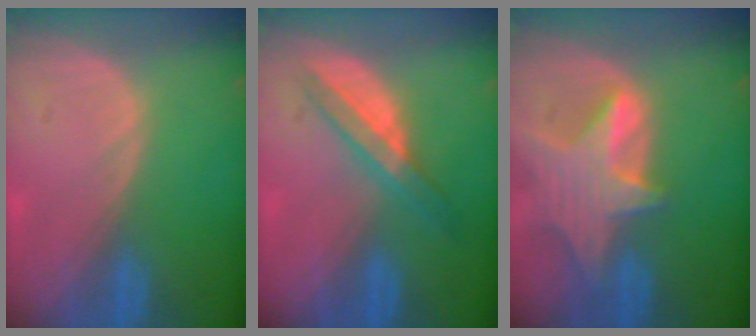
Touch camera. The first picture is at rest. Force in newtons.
{"total": 5.8, "press": 5.3, "slide": 2.2}
{"total": 8.4, "press": 7.6, "slide": 3.5}